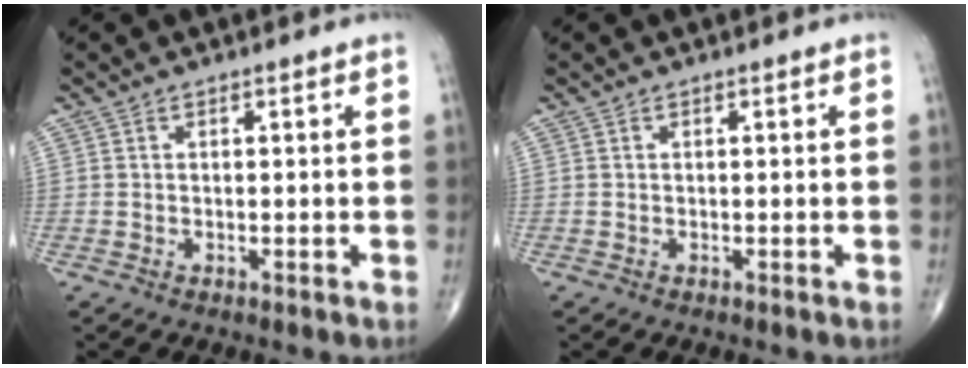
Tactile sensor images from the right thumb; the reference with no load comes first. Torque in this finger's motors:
{"motor_torque": [0.00, -0.12, 0.09, -0.03, -0.04]}